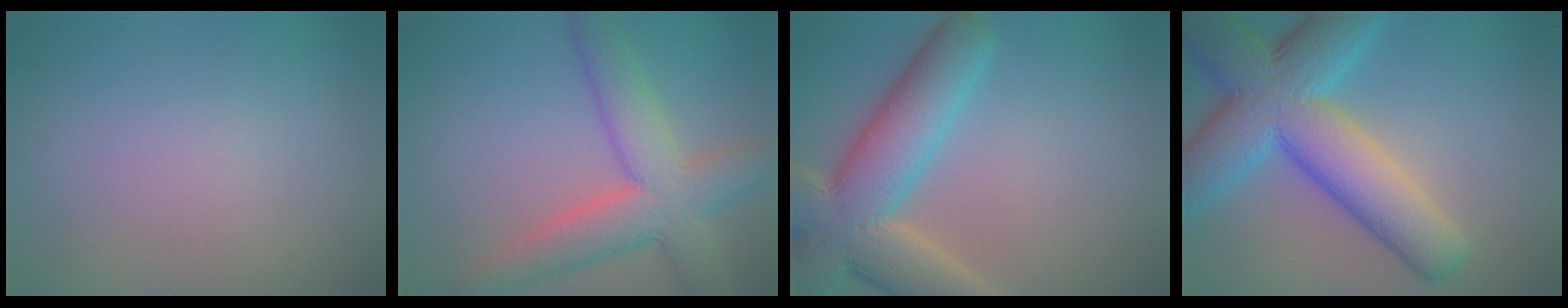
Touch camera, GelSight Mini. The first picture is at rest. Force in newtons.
{"total": 7.5, "press": 7.5, "slide": 0.4}
{"total": 10.5, "press": 10.5, "slide": 0.7}
{"total": 11.8, "press": 11.8, "slide": 0.5}